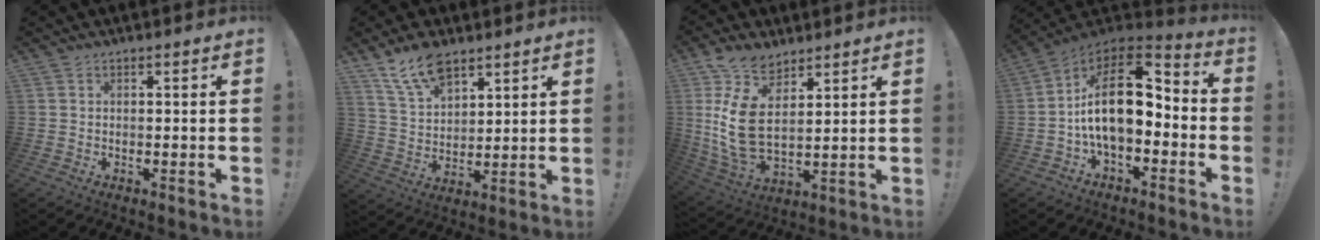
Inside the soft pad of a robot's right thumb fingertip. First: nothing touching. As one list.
[{"total": 11.6, "force": [8.5, 5.8, 5.3], "torque": [-0.100, -0.039, 0.162]}, {"total": 14.7, "force": [6.1, 8.3, 10.5], "torque": [-0.238, -0.030, 0.116]}, {"total": 18.2, "force": [0.5, 9.7, 15.4], "torque": [-0.265, 0.009, 0.013]}]